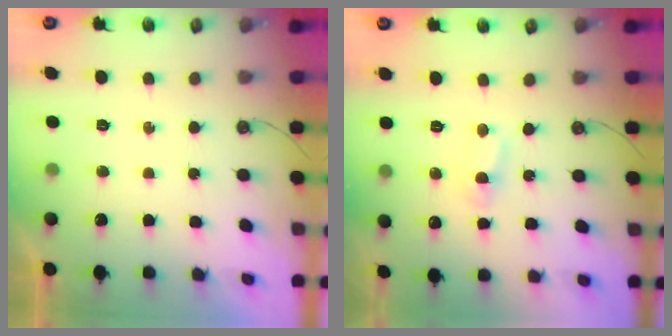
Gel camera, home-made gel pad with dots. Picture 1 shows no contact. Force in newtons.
{"total": 2.2, "press": 2.2, "slide": 0.3}